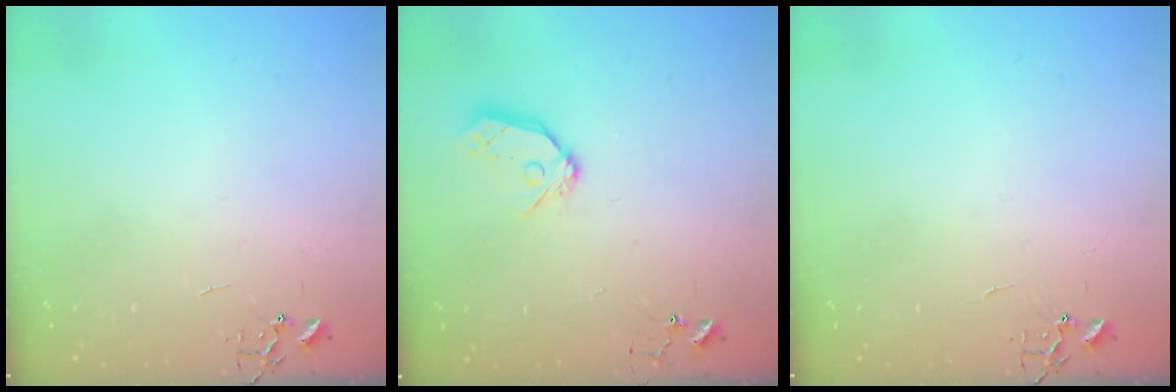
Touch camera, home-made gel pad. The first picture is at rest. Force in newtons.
{"total": 11.0, "press": 10.9, "slide": 1.1}
{"total": 0.0}